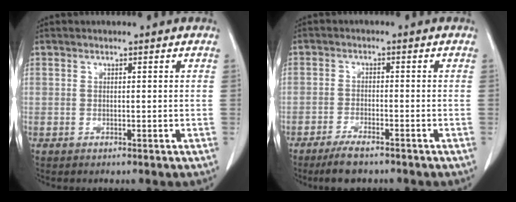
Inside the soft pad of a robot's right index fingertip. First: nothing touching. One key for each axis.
{"total": 4.6, "fx": -3.6, "fy": 0.9, "fz": 2.6, "tx": -0.054, "ty": -0.007, "tz": -0.063}